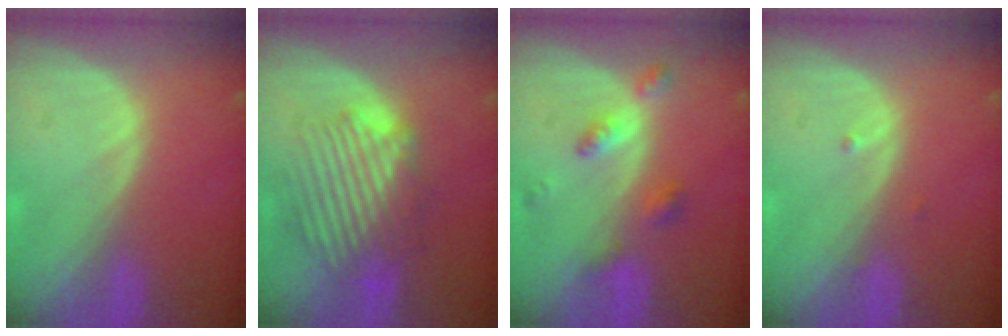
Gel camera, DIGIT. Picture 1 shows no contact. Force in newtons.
{"total": 8.5, "press": 8.1, "slide": 2.6}
{"total": 4.5, "press": 4.5, "slide": 0.0}
{"total": 0.9, "press": 0.7, "slide": 0.5}